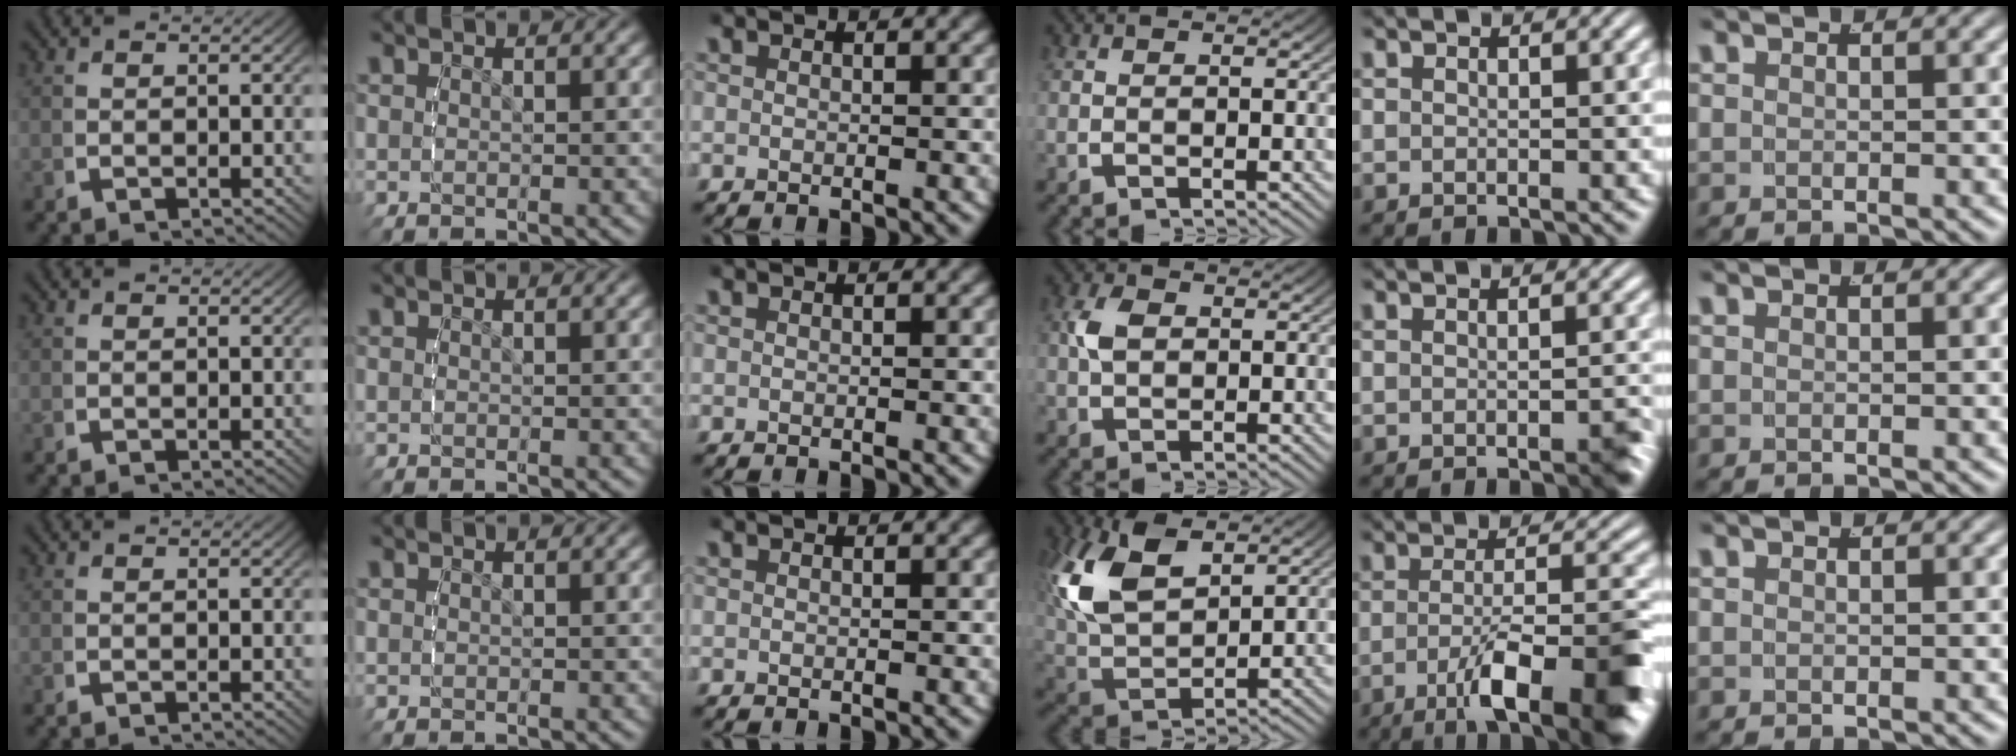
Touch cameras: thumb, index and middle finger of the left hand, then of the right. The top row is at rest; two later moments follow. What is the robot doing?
{"motion": "lift_and_place", "object": "bottle cap"}